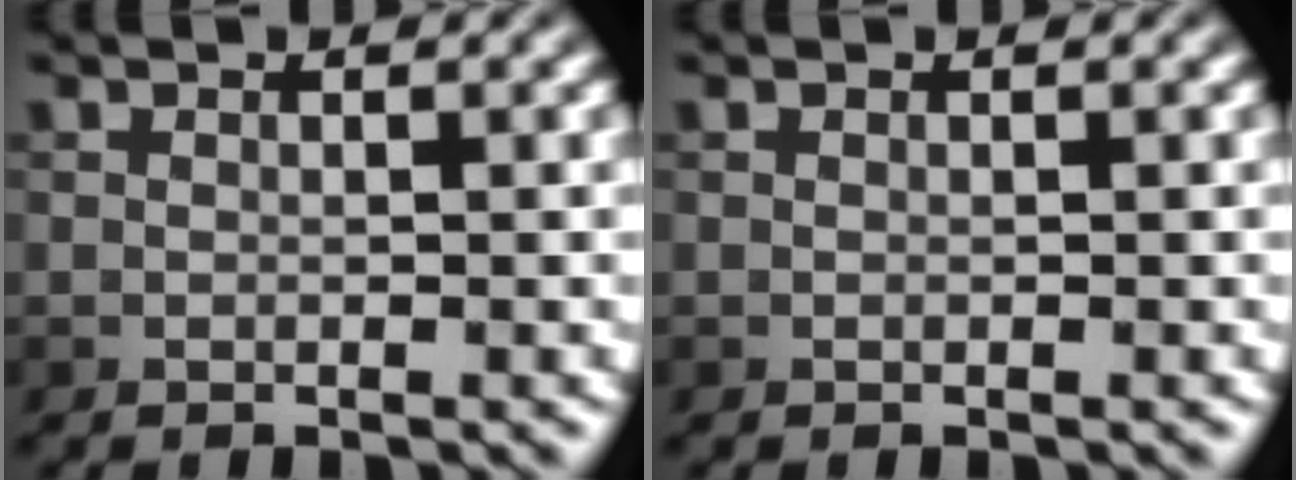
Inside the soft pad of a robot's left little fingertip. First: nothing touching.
{"total": 0.0}